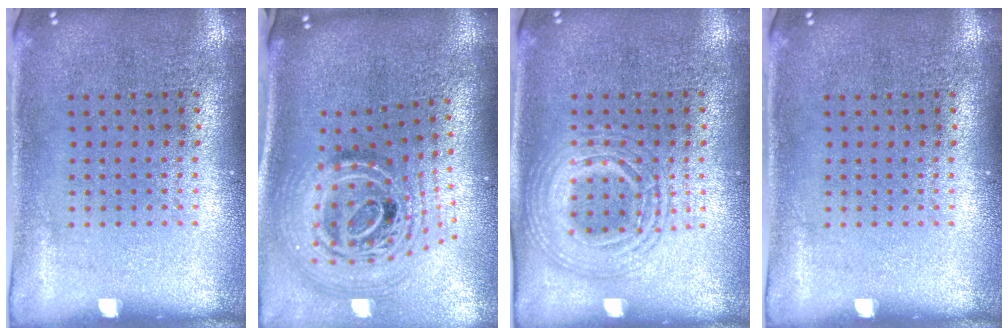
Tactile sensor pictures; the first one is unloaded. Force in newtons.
{"total": 2.5, "press": 1.8, "slide": 1.8}
{"total": 2.1, "press": 2.0, "slide": 0.3}
{"total": 0.0}